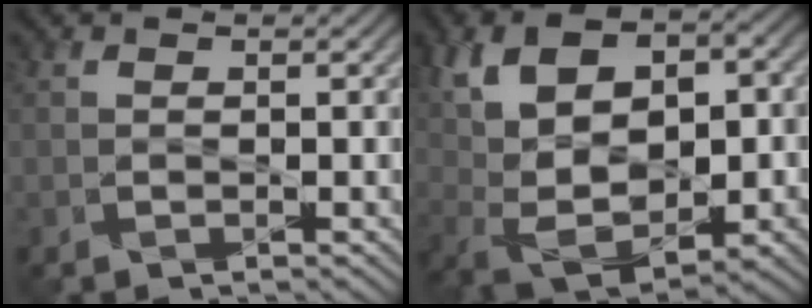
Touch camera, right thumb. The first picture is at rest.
{"total": 12.8, "force": [2.2, 7.6, 10.0], "torque": [-0.204, 0.023, 0.050]}